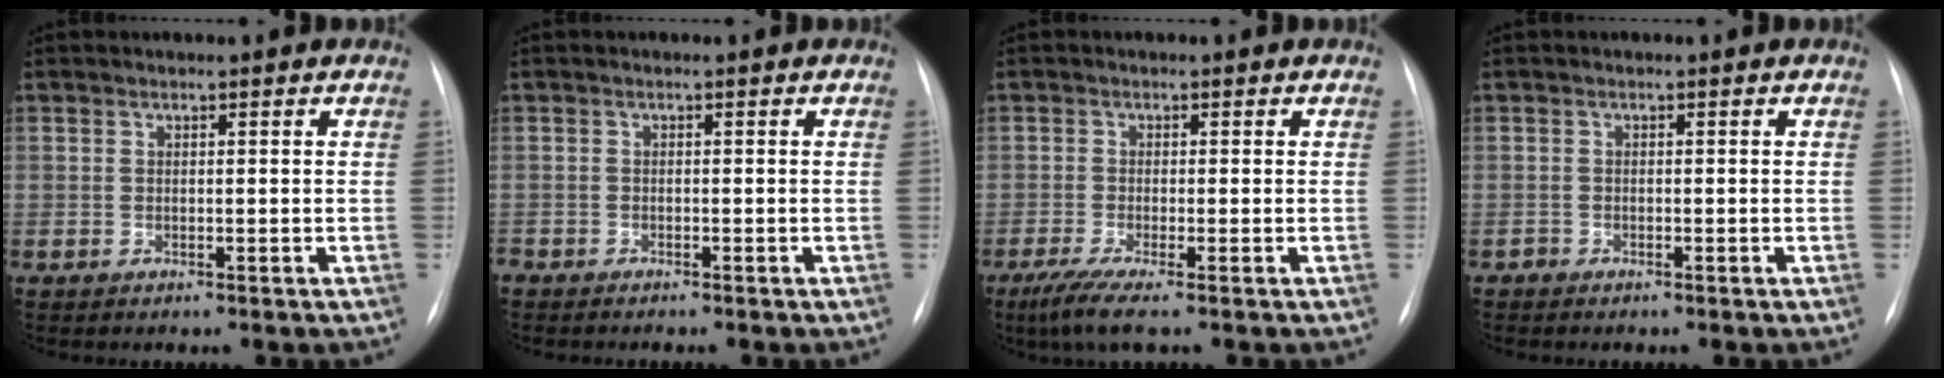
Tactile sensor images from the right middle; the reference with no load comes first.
{"total": 1.9, "force": [-1.7, 0.5, 0.5], "torque": [-0.009, -0.004, -0.026]}
{"total": 4.4, "force": [-2.7, 0.1, 3.4], "torque": [-0.069, -0.016, -0.054]}
{"total": 0.5, "force": [-0.5, 0.2, -0.1], "torque": [-0.003, -0.001, -0.011]}